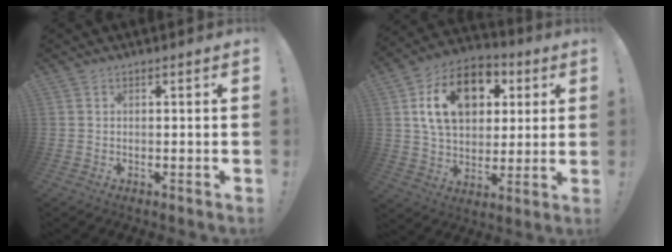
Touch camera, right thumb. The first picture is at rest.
{"total": 18.7, "force": [6.5, 12.9, 11.9], "torque": [-0.185, -0.009, 0.120]}